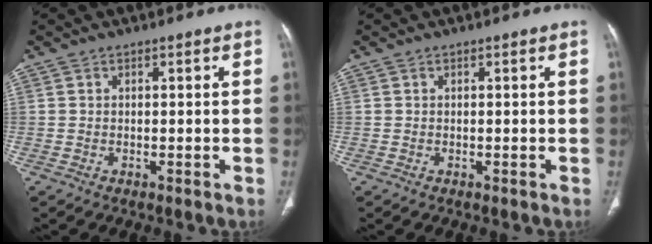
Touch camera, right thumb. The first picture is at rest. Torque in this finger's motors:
{"motor_torque": [0.02, 0.02, 0.00, 0.00, 0.01]}